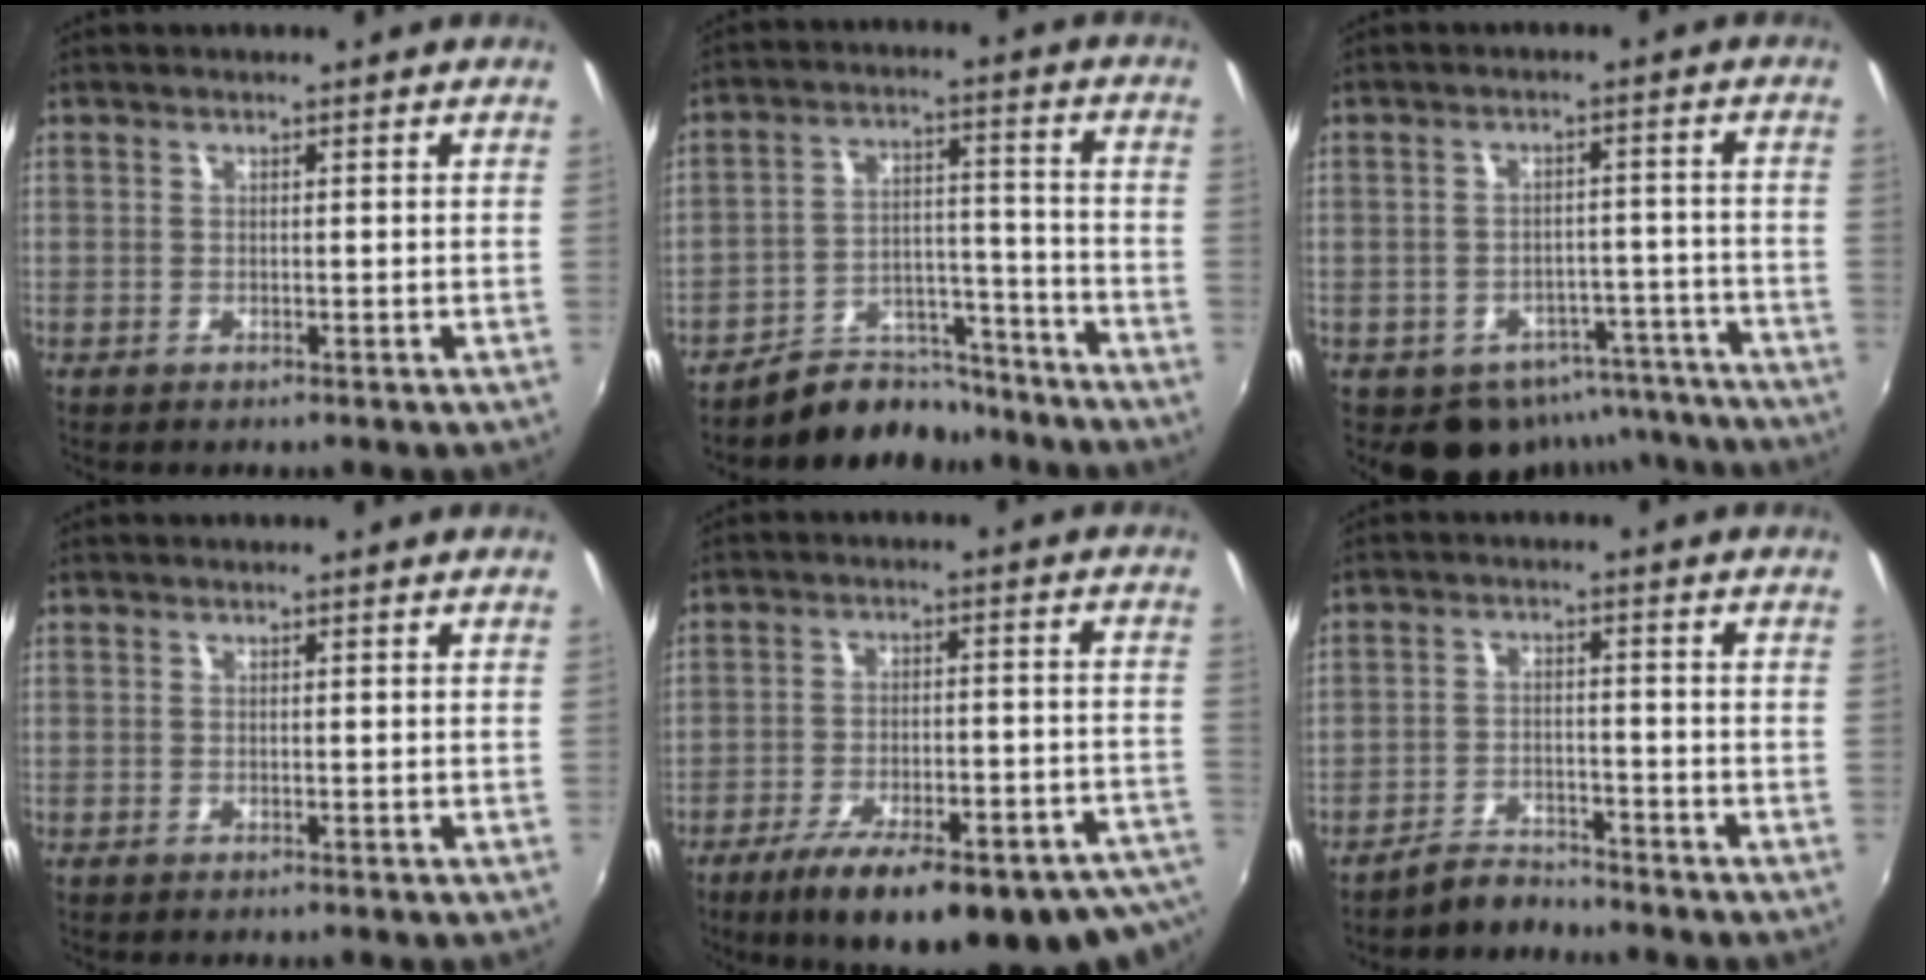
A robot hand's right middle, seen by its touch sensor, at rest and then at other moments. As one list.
[{"total": 10.9, "force": [-9.9, 4.3, 1.6], "torque": [-0.030, 0.041, -0.147]}, {"total": 11.8, "force": [-9.1, 6.9, 2.9], "torque": [-0.051, 0.024, -0.089]}, {"total": 0.0}, {"total": 24.8, "force": [-18.1, 6.3, 15.6], "torque": [-0.228, -0.036, -0.240]}, {"total": 4.4, "force": [-4.2, 1.0, 0.5], "torque": [-0.021, 0.010, -0.070]}]